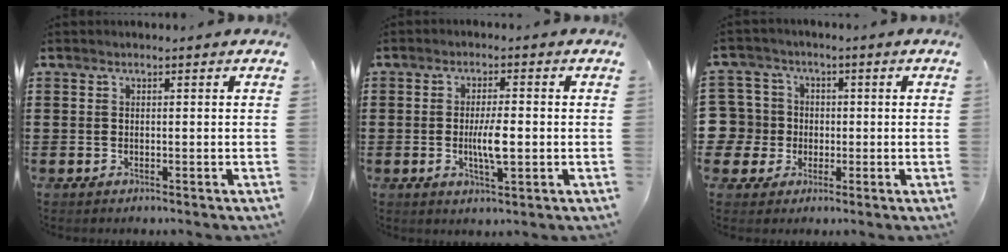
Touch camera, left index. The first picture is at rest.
{"total": 5.0, "force": [-0.5, 1.2, 4.8], "torque": [-0.091, 0.000, -0.012]}
{"total": 6.4, "force": [-0.5, 6.3, 1.0], "torque": [-0.066, 0.008, -0.013]}